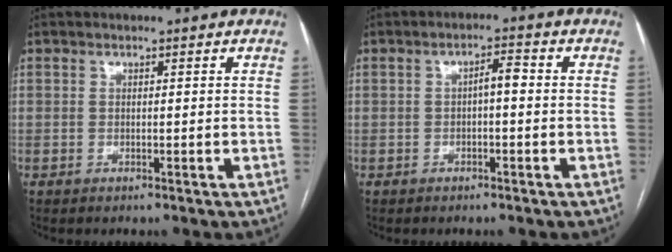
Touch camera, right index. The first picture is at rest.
{"total": 2.6, "force": [-0.1, 0.8, 2.5], "torque": [-0.041, 0.014, -0.001]}